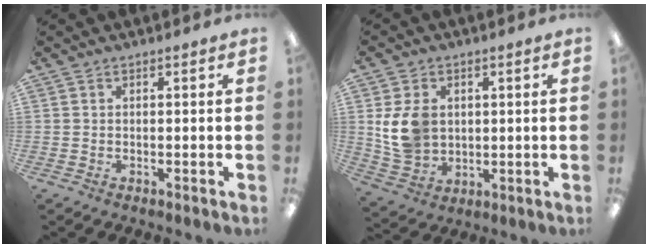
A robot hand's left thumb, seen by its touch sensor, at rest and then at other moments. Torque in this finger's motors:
{"motor_torque": [0.66, 2.01, 1.09, -0.71, 0.10]}